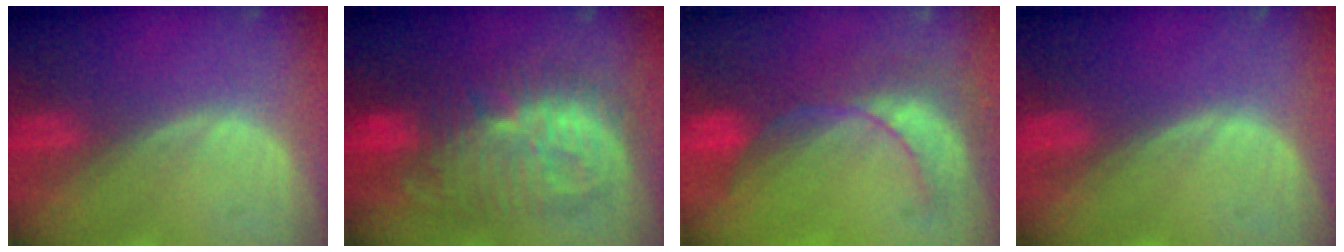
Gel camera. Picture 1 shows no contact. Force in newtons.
{"total": 10.8, "press": 10.8, "slide": 0.5}
{"total": 9.1, "press": 7.9, "slide": 4.5}
{"total": 0.0}